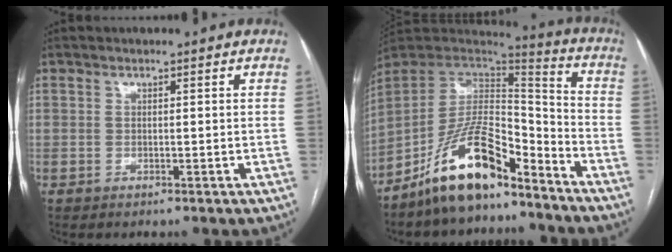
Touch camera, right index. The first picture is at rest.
{"total": 15.2, "force": [-11.1, 4.3, 9.5], "torque": [-0.173, 0.023, -0.200]}